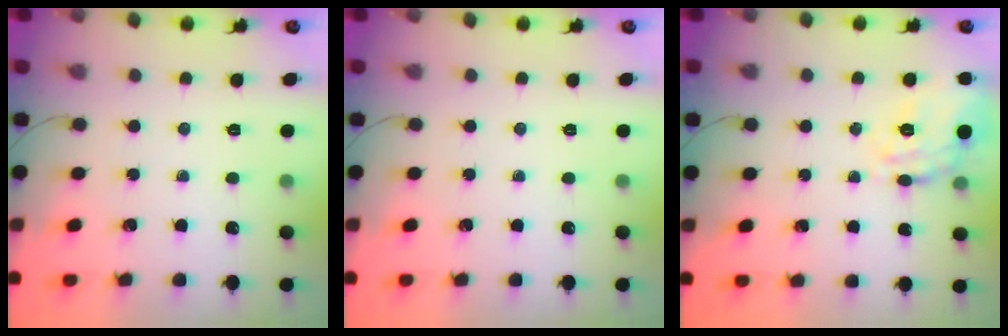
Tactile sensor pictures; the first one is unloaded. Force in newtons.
{"total": 0.0}
{"total": 18.5, "press": 18.5, "slide": 0.6}